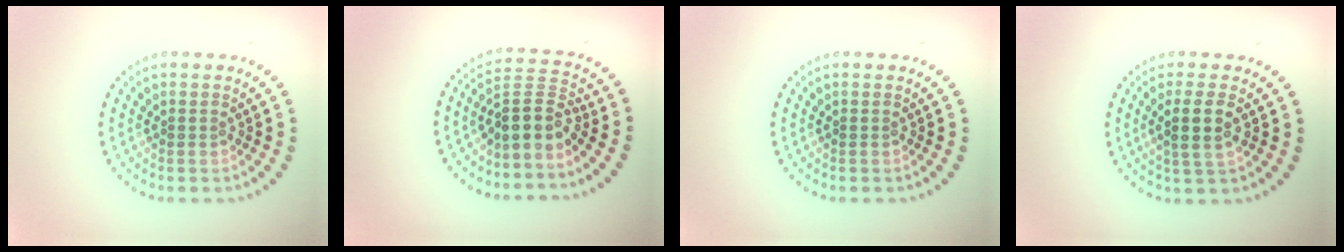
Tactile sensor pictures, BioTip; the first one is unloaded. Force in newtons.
{"total": 3.5, "press": 2.5, "slide": 2.3}
{"total": 0.0}
{"total": 2.9, "press": 2.6, "slide": 1.2}